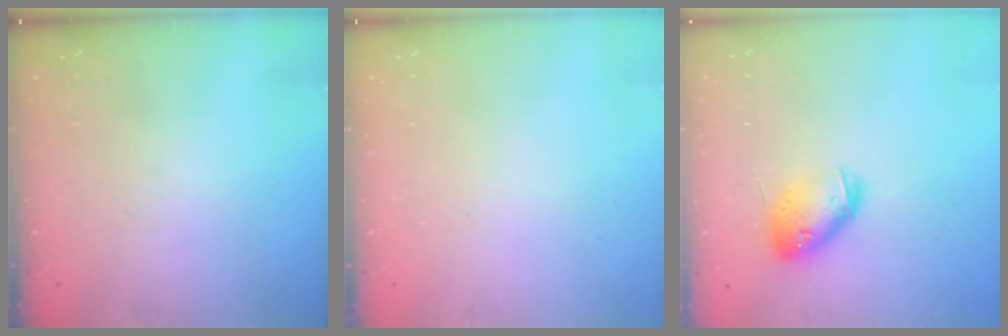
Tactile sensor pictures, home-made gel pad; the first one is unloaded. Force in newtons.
{"total": 0.0}
{"total": 11.3, "press": 11.2, "slide": 1.6}